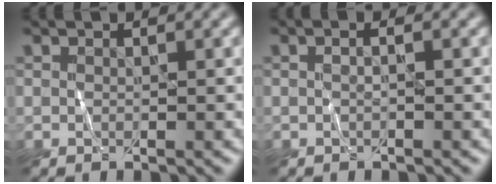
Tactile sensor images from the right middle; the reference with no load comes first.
{"total": 0.7, "force": [0.0, 0.1, 0.7], "torque": [-0.014, -0.001, -0.005]}